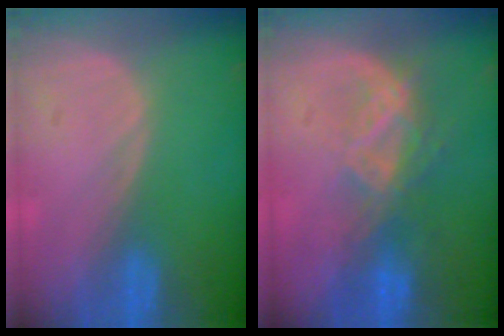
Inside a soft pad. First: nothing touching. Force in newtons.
{"total": 6.7, "press": 5.9, "slide": 3.2}